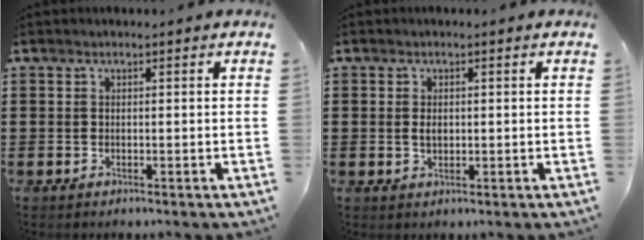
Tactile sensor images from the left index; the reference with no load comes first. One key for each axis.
{"total": 1.7, "fx": 0.2, "fy": 0.9, "fz": 1.4, "tx": -0.030, "ty": 0.006, "tz": 0.003}